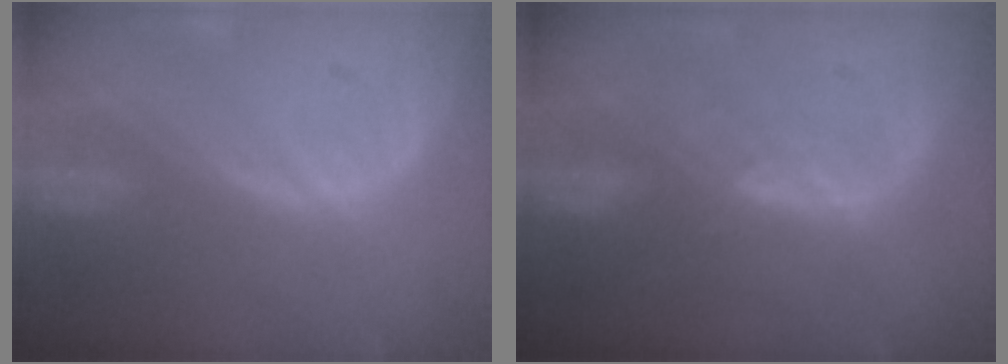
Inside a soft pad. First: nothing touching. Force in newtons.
{"total": 2.6, "press": 2.5, "slide": 0.8}